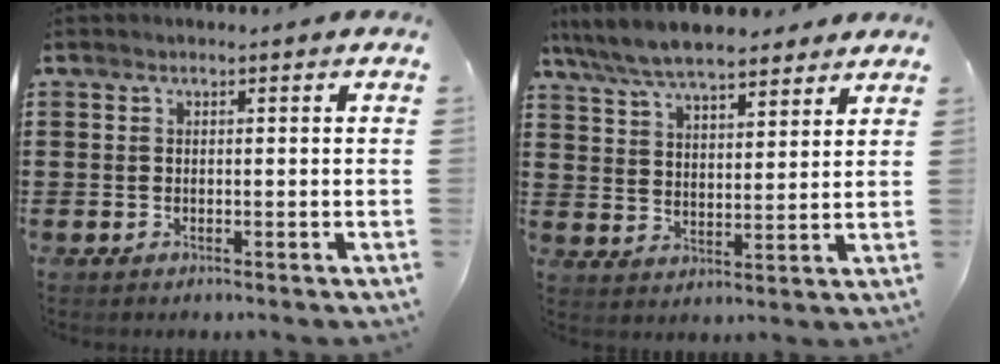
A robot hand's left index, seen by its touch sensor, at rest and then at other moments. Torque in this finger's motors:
{"motor_torque": [2.14, 0.00, 1.05, 0.21]}